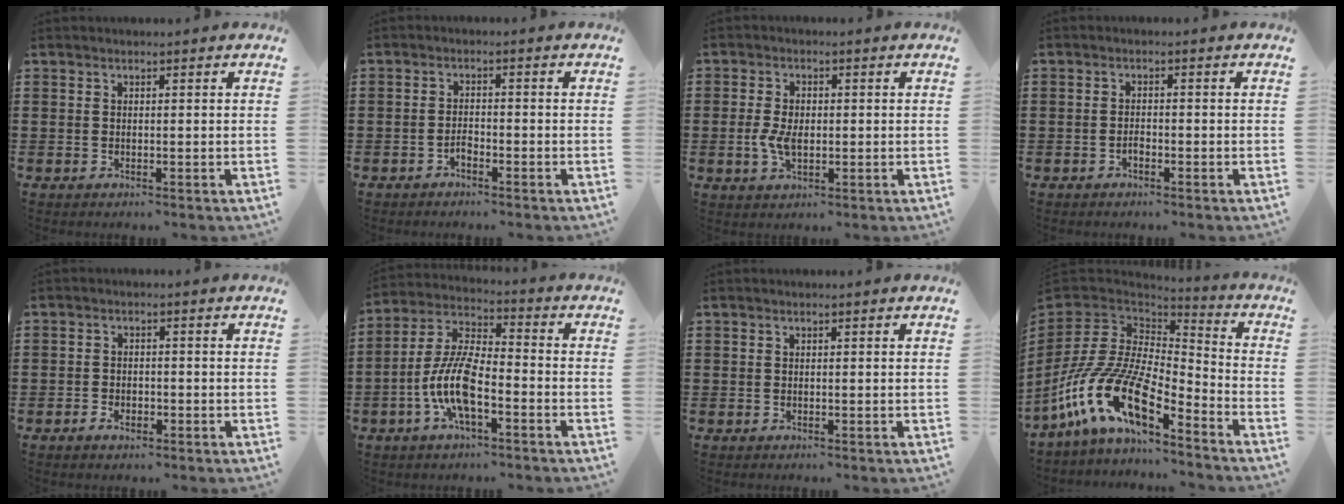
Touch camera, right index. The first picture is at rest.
{"total": 1.5, "force": [-1.2, 0.6, 0.7], "torque": [-0.019, 0.002, -0.025]}
{"total": 4.1, "force": [-0.3, 2.5, 3.3], "torque": [-0.077, 0.001, -0.009]}
{"total": 1.0, "force": [-0.7, 0.6, 0.6], "torque": [-0.014, -0.002, -0.013]}
{"total": 1.7, "force": [-1.1, 1.1, 0.7], "torque": [-0.016, 0.002, -0.023]}
{"total": 10.0, "force": [-3.6, 3.6, 8.6], "torque": [-0.203, -0.005, -0.074]}
{"total": 0.0}
{"total": 17.3, "force": [-9.7, 7.2, 12.4], "torque": [-0.285, 0.014, -0.189]}